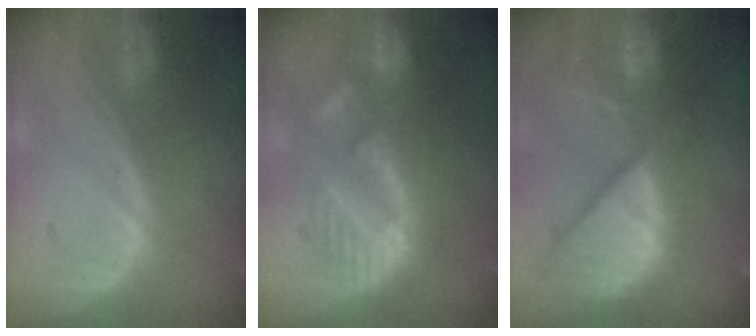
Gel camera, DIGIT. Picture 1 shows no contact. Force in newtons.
{"total": 9.6, "press": 9.4, "slide": 2.2}
{"total": 13.1, "press": 11.0, "slide": 7.1}